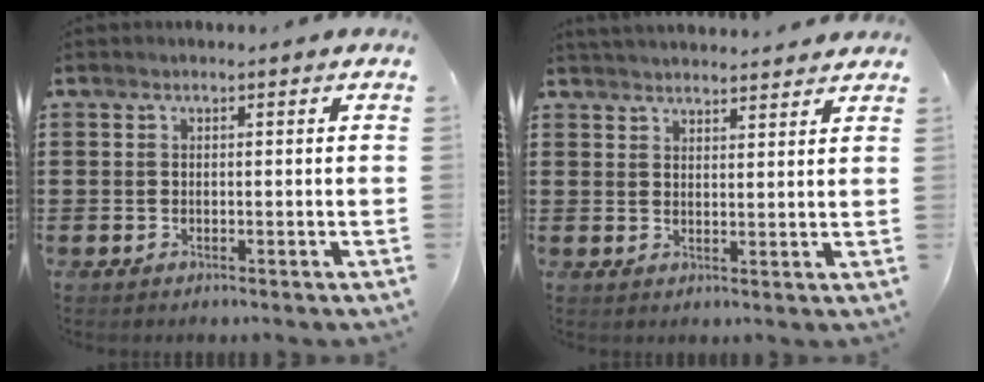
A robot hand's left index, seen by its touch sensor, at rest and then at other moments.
{"total": 2.9, "force": [2.9, 0.0, 0.0], "torque": [-0.009, -0.007, 0.054]}